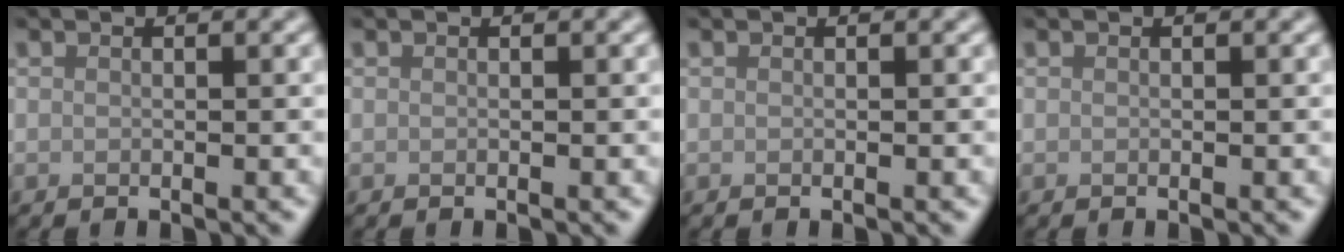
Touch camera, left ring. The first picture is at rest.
{"total": 0.0}
{"total": 0.0}
{"total": 0.0}